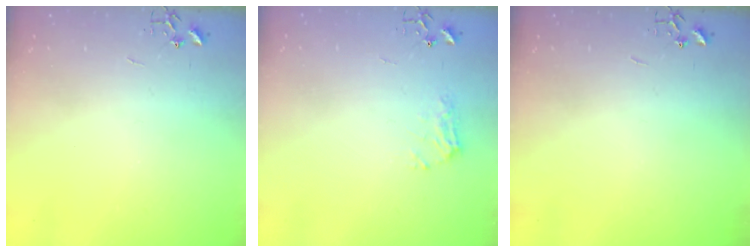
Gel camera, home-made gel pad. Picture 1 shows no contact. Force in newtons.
{"total": 9.0, "press": 8.9, "slide": 0.9}
{"total": 0.0}